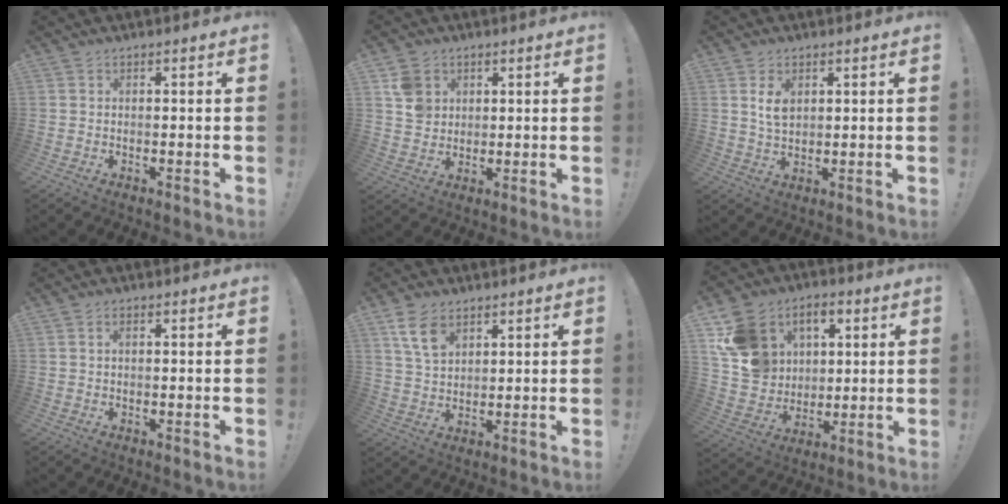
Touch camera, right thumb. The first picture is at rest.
{"total": 7.3, "force": [3.2, 6.1, 2.5], "torque": [-0.025, -0.009, 0.065]}
{"total": 5.1, "force": [1.8, 3.3, 3.5], "torque": [-0.052, -0.004, 0.032]}
{"total": 1.2, "force": [0.2, 0.6, 1.0], "torque": [-0.024, 0.006, 0.003]}
{"total": 8.7, "force": [4.9, 5.3, 5.0], "torque": [-0.089, -0.009, 0.096]}
{"total": 15.8, "force": [5.1, 13.7, 5.9], "torque": [-0.090, -0.016, 0.116]}